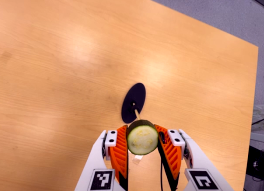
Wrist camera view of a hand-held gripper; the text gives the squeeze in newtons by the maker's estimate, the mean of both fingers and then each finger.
{"total": 11.2, "left": 10.4, "right": 12.0}